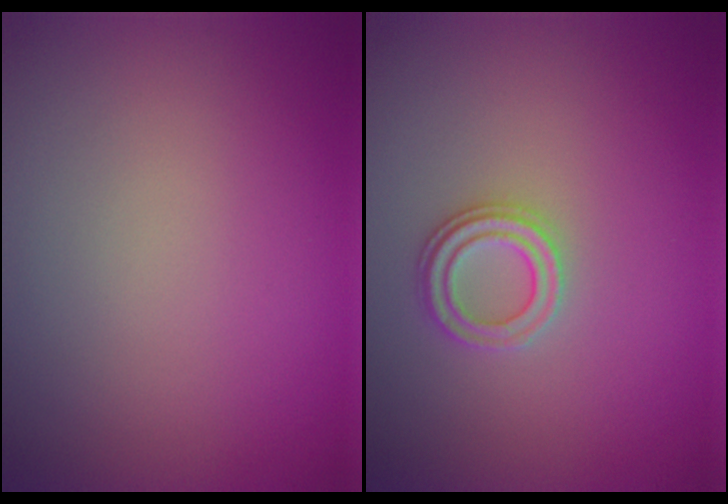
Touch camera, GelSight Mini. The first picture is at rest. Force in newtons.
{"total": 2.3, "press": 2.2, "slide": 0.8}